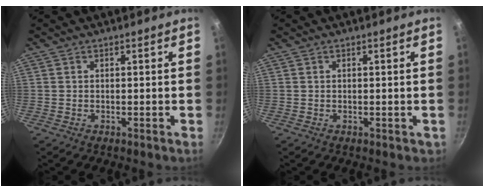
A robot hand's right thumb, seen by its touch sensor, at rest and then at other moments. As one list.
[{"total": 0.7, "force": [0.2, 0.6, 0.3], "torque": [0.002, 0.002, 0.003]}]